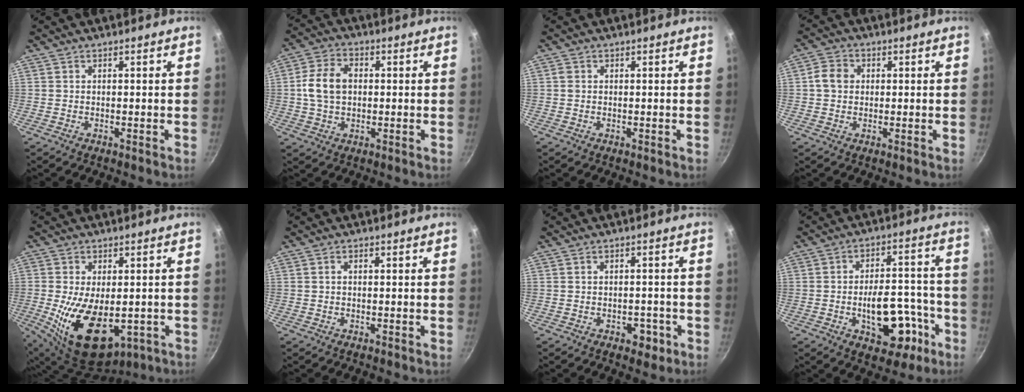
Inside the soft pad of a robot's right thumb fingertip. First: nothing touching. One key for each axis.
{"total": 8.8, "fx": 0.5, "fy": 6.1, "fz": 6.2, "tx": -0.115, "ty": 0.017, "tz": 0.007}
{"total": 0.9, "fx": 0.0, "fy": 0.7, "fz": 0.5, "tx": -0.008, "ty": 0.001, "tz": 0.001}
{"total": 4.5, "fx": 0.5, "fy": 3.8, "fz": 2.4, "tx": -0.037, "ty": 0.009, "tz": 0.004}
{"total": 17.2, "fx": -3.7, "fy": 9.7, "fz": 13.8, "tx": -0.244, "ty": -0.015, "tz": -0.029}
{"total": 0.6, "fx": 0.0, "fy": 0.4, "fz": 0.5, "tx": -0.006, "ty": 0.001, "tz": -0.002}
{"total": 3.6, "fx": -1.8, "fy": 2.2, "fz": 2.2, "tx": -0.010, "ty": 0.012, "tz": -0.021}
{"total": 14.0, "fx": -5.1, "fy": 7.6, "fz": 10.6, "tx": -0.125, "ty": 0.052, "tz": -0.065}